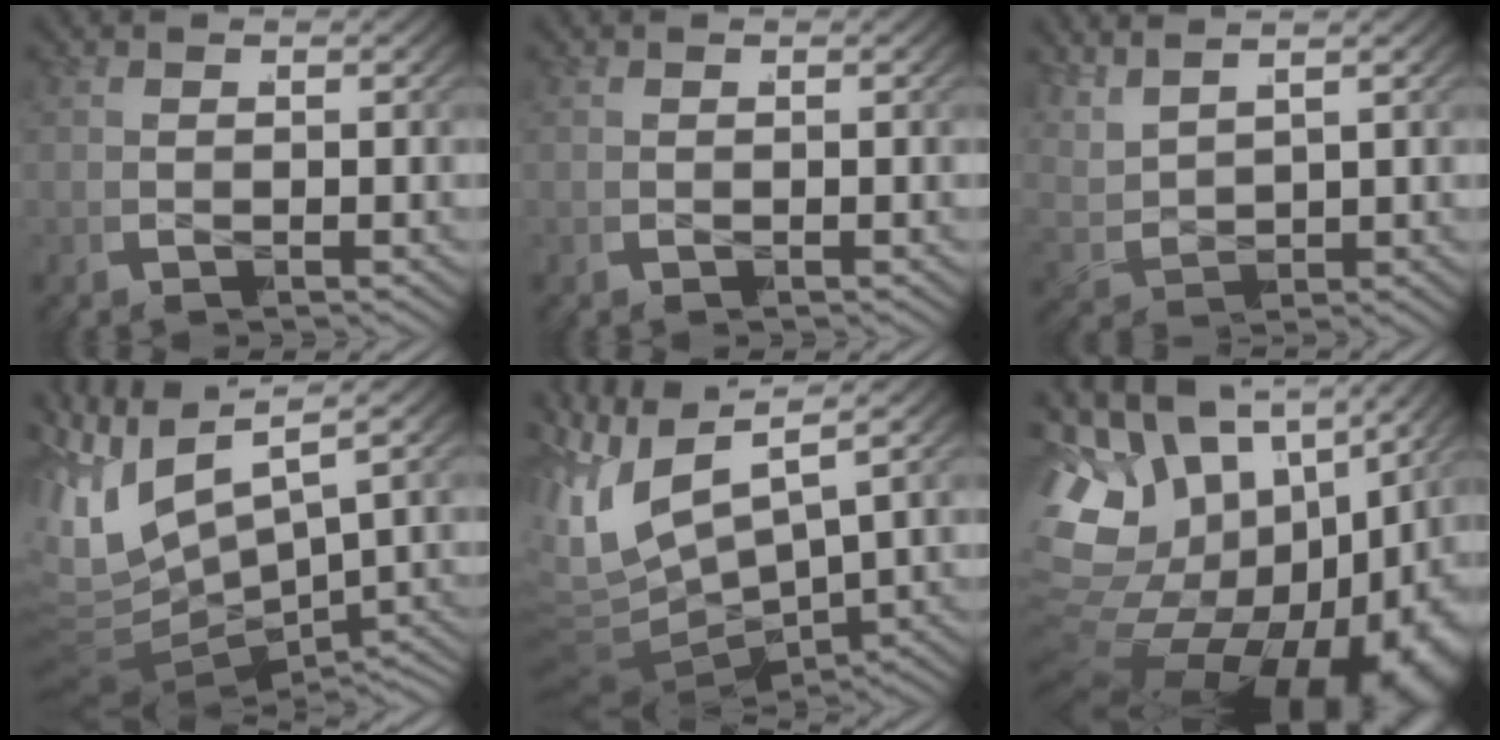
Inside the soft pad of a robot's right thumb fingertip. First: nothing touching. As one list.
[{"total": 0.0}, {"total": 2.2, "force": [2.0, 0.7, 0.7], "torque": [-0.021, 0.013, 0.037]}, {"total": 12.3, "force": [0.0, 8.9, 8.5], "torque": [-0.211, -0.036, 0.015]}, {"total": 12.0, "force": [0.2, 8.4, 8.5], "torque": [-0.212, -0.041, 0.016]}, {"total": 20.5, "force": [-2.7, 14.4, 14.3], "torque": [-0.272, -0.040, -0.028]}]